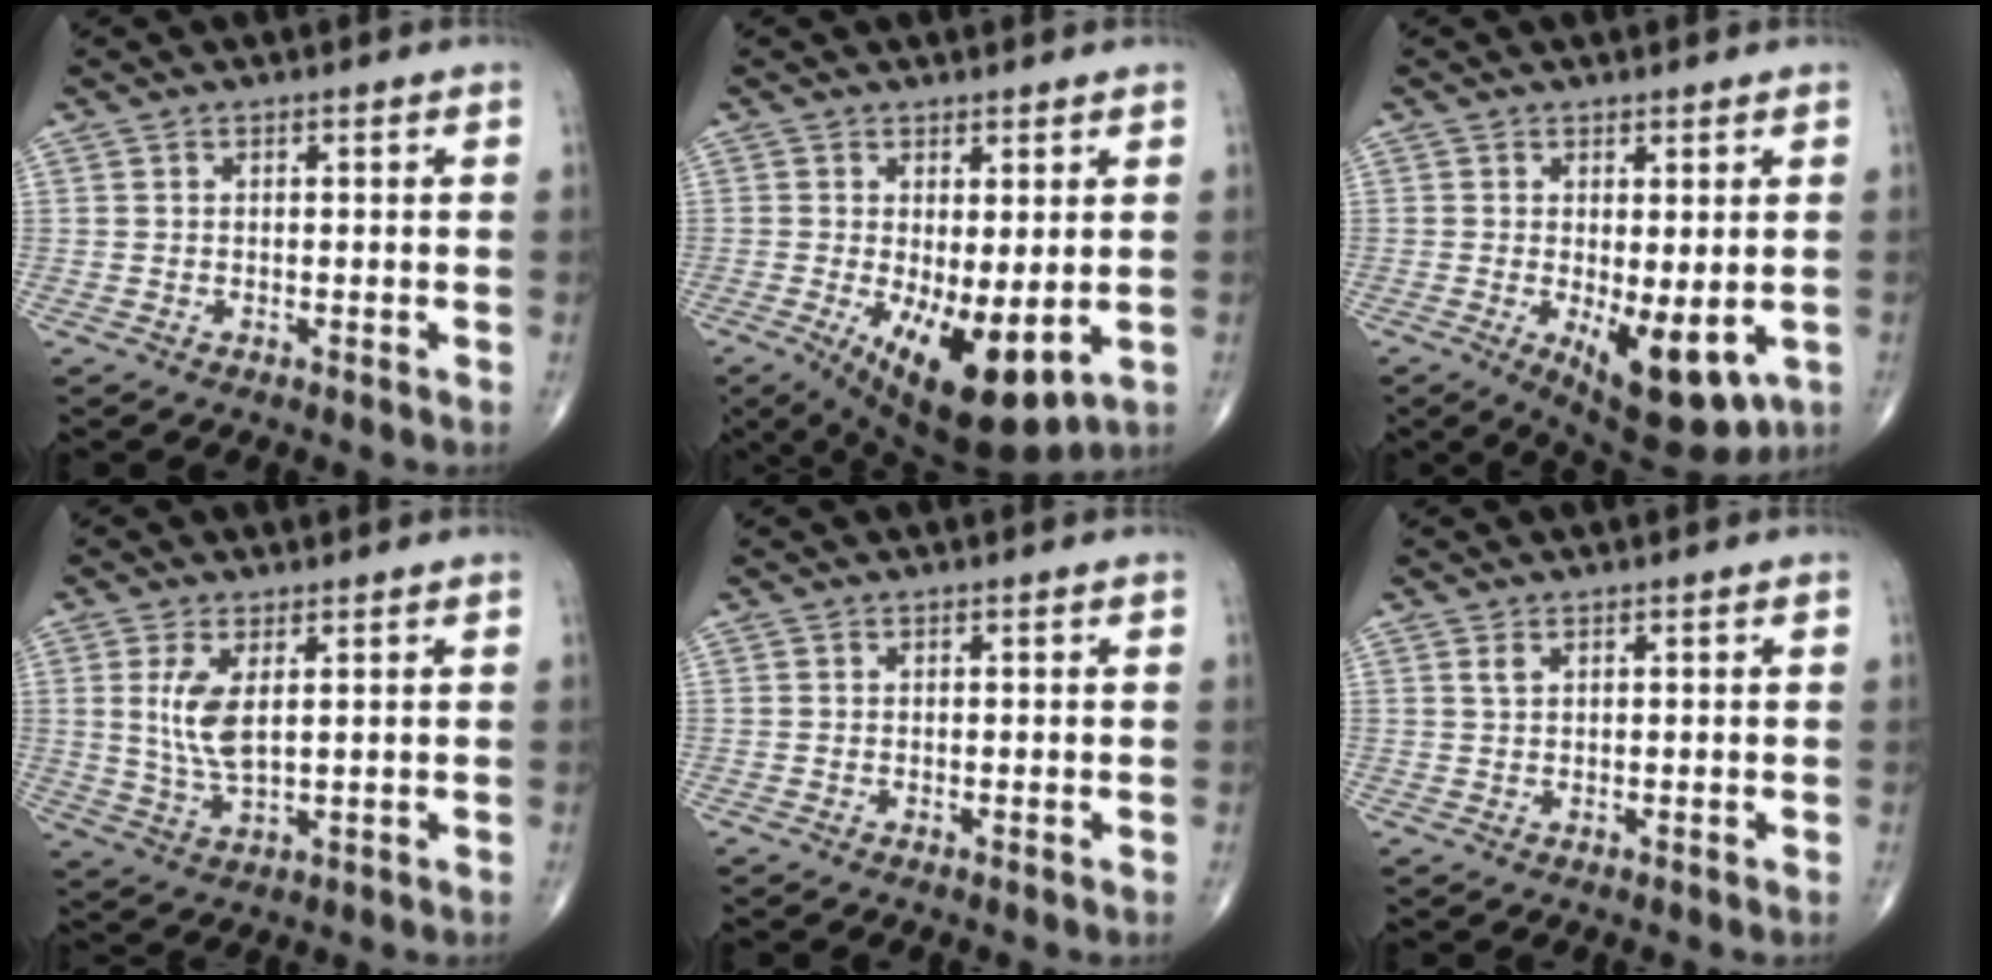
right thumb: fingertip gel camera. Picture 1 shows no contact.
{"total": 12.0, "force": [-2.5, 4.5, 10.9], "torque": [-0.166, -0.025, -0.020]}
{"total": 10.6, "force": [-2.5, 4.2, 9.4], "torque": [-0.122, -0.023, -0.022]}
{"total": 6.7, "force": [1.6, 2.6, 5.9], "torque": [-0.127, -0.015, 0.042]}
{"total": 0.0}
{"total": 1.0, "force": [0.6, 0.4, 0.7], "torque": [-0.014, 0.004, 0.013]}